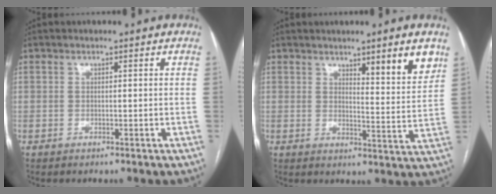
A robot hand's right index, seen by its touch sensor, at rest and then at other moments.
{"total": 7.2, "force": [4.6, 0.5, 5.6], "torque": [-0.071, -0.017, 0.064]}